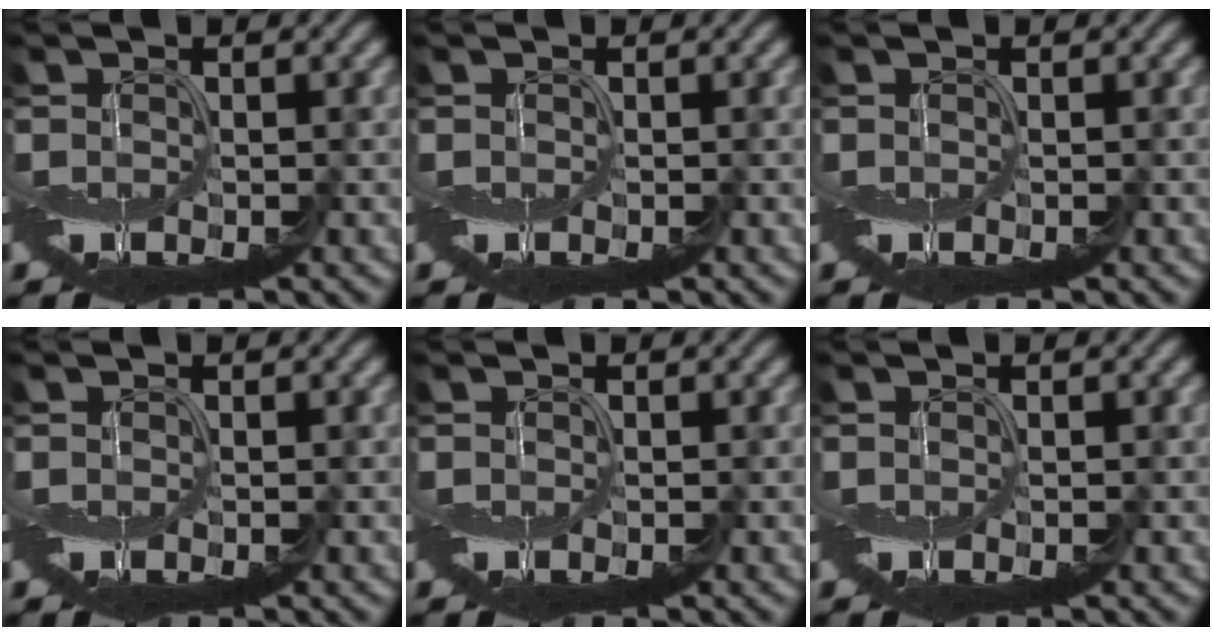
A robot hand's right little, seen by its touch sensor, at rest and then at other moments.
{"total": 0.0}
{"total": 0.0}
{"total": 0.0}
{"total": 0.0}
{"total": 0.0}